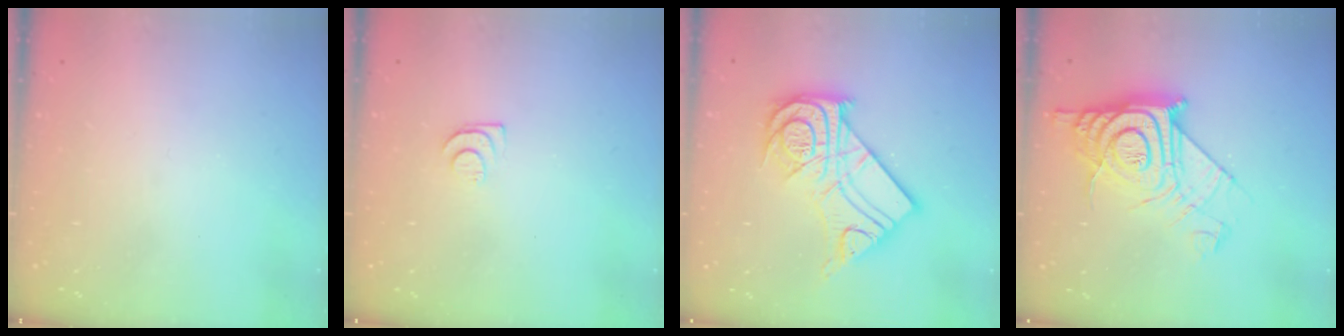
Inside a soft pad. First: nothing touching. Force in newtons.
{"total": 4.8, "press": 4.7, "slide": 0.6}
{"total": 19.6, "press": 19.5, "slide": 1.8}
{"total": 15.4, "press": 15.4, "slide": 1.1}